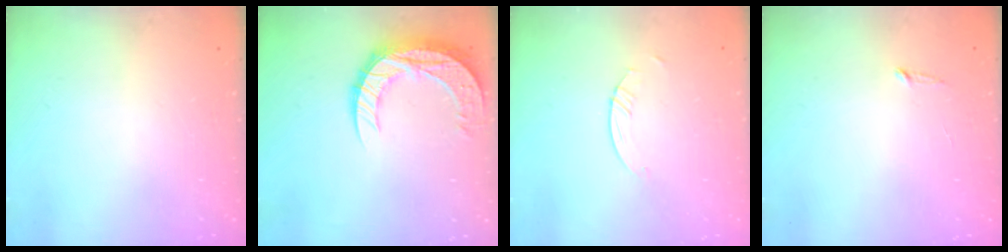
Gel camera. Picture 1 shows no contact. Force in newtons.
{"total": 12.8, "press": 12.8, "slide": 0.9}
{"total": 0.8, "press": 0.8, "slide": 0.2}
{"total": 2.5, "press": 2.5, "slide": 0.2}